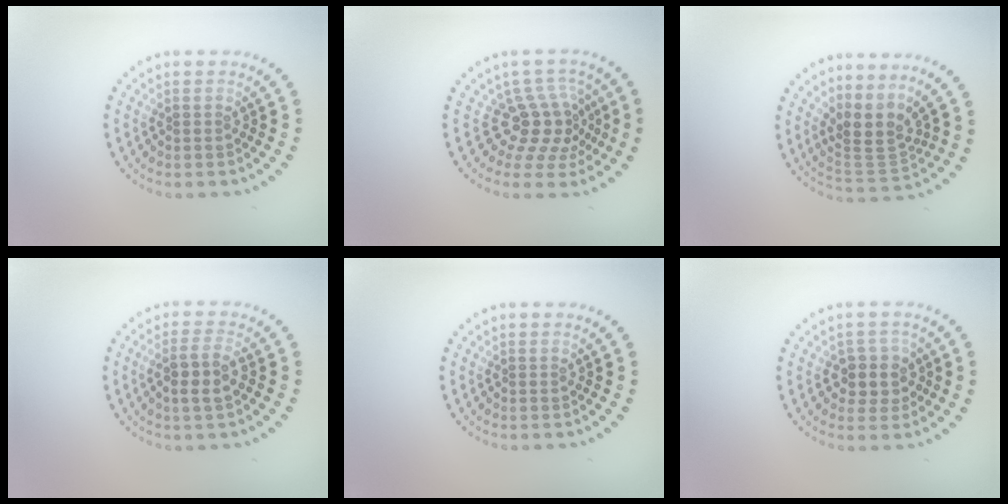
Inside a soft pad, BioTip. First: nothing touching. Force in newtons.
{"total": 4.0, "press": 2.8, "slide": 2.9}
{"total": 3.4, "press": 2.5, "slide": 2.2}
{"total": 2.5, "press": 2.3, "slide": 0.9}
{"total": 0.0}
{"total": 2.9, "press": 2.6, "slide": 1.2}